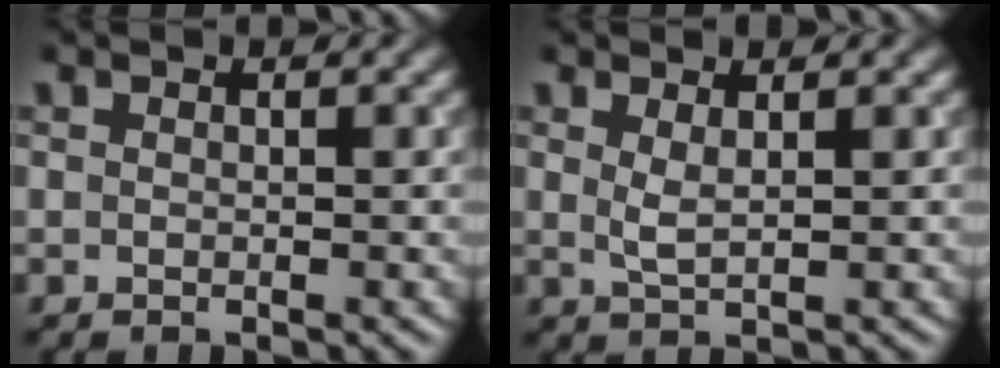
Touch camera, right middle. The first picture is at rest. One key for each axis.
{"total": 1.5, "fx": 0.6, "fy": 0.3, "fz": 1.3, "tx": -0.030, "ty": -0.003, "tz": 0.014}